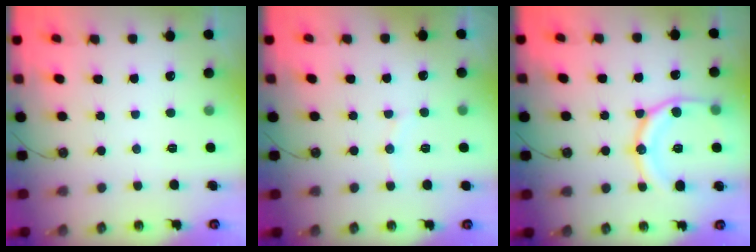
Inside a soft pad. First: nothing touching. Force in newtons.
{"total": 4.4, "press": 4.2, "slide": 1.2}
{"total": 16.9, "press": 16.8, "slide": 1.7}